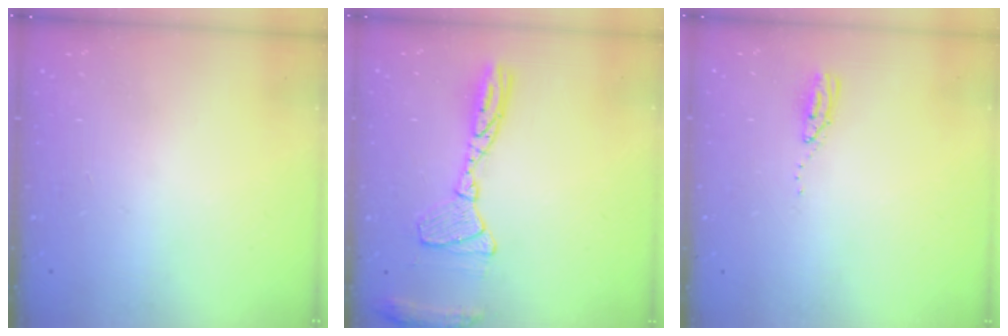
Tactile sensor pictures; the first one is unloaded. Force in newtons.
{"total": 14.2, "press": 14.1, "slide": 1.2}
{"total": 3.6, "press": 3.5, "slide": 0.3}